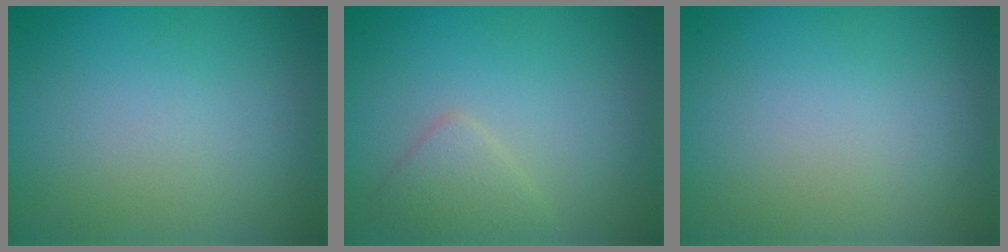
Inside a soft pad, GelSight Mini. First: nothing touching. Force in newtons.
{"total": 1.9, "press": 1.9, "slide": 0.0}
{"total": 0.0}